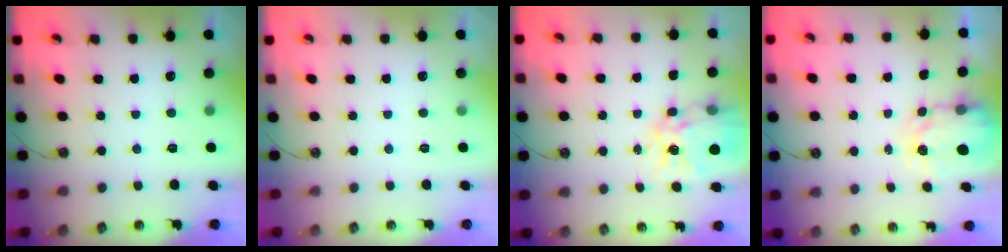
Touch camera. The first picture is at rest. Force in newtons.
{"total": 0.0}
{"total": 15.1, "press": 15.1, "slide": 1.5}
{"total": 3.9, "press": 3.9, "slide": 0.3}